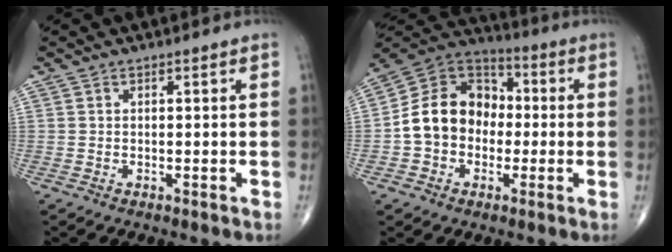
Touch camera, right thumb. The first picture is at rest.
{"total": 14.0, "force": [-1.4, 11.3, 8.2], "torque": [-0.111, 0.043, -0.036]}